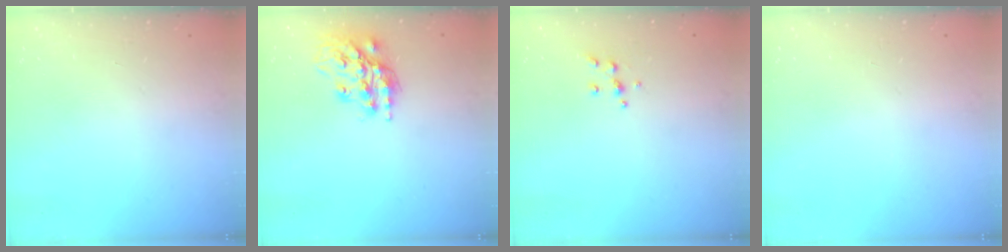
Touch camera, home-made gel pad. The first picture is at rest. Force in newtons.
{"total": 17.5, "press": 17.4, "slide": 1.4}
{"total": 5.3, "press": 5.2, "slide": 0.5}
{"total": 0.0}